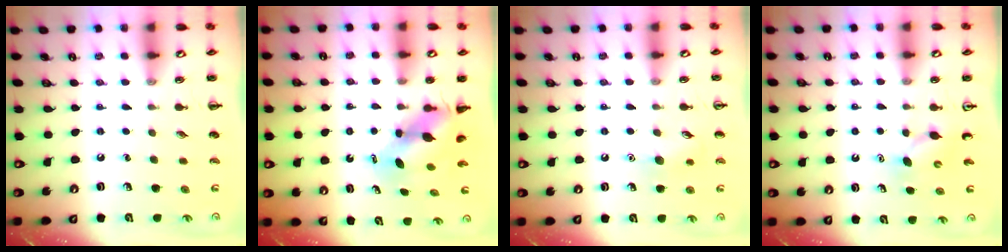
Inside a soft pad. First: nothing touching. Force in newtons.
{"total": 5.6, "press": 5.5, "slide": 1.1}
{"total": 7.0, "press": 6.8, "slide": 1.6}
{"total": 2.9, "press": 2.7, "slide": 1.1}